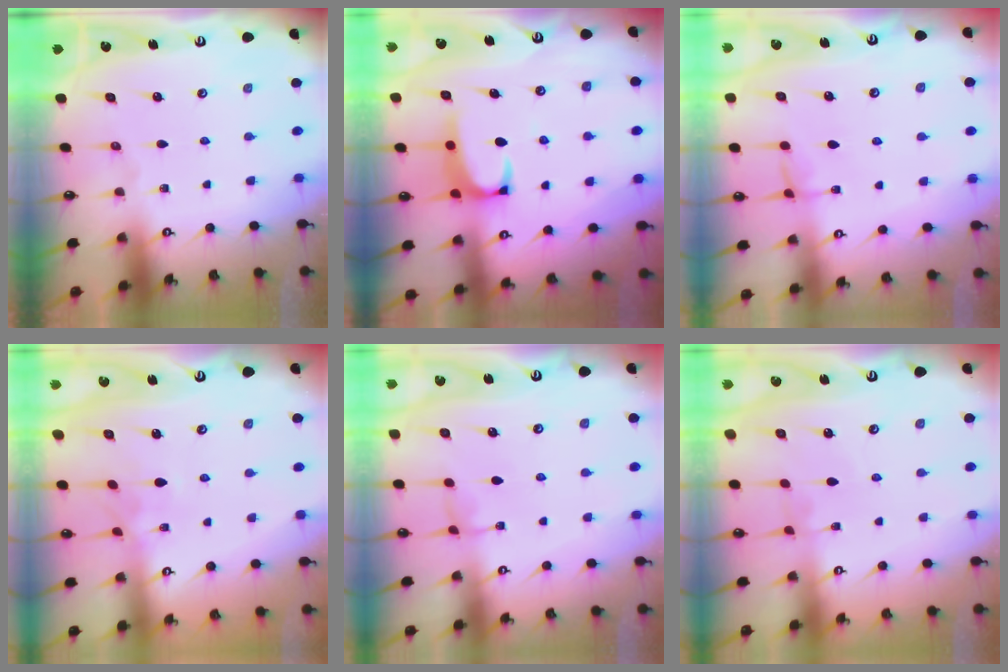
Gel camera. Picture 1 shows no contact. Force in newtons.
{"total": 2.0, "press": 1.9, "slide": 0.7}
{"total": 1.9, "press": 1.9, "slide": 0.2}
{"total": 4.0, "press": 3.9, "slide": 0.5}
{"total": 2.1, "press": 2.1, "slide": 0.3}
{"total": 2.9, "press": 2.9, "slide": 0.4}